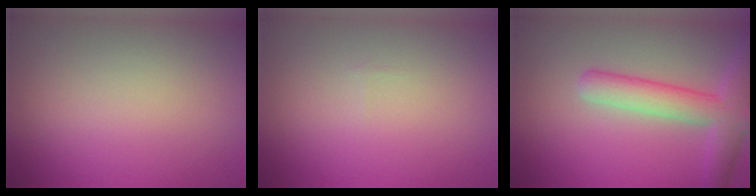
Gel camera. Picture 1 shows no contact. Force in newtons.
{"total": 0.0}
{"total": 5.1, "press": 5.1, "slide": 0.2}